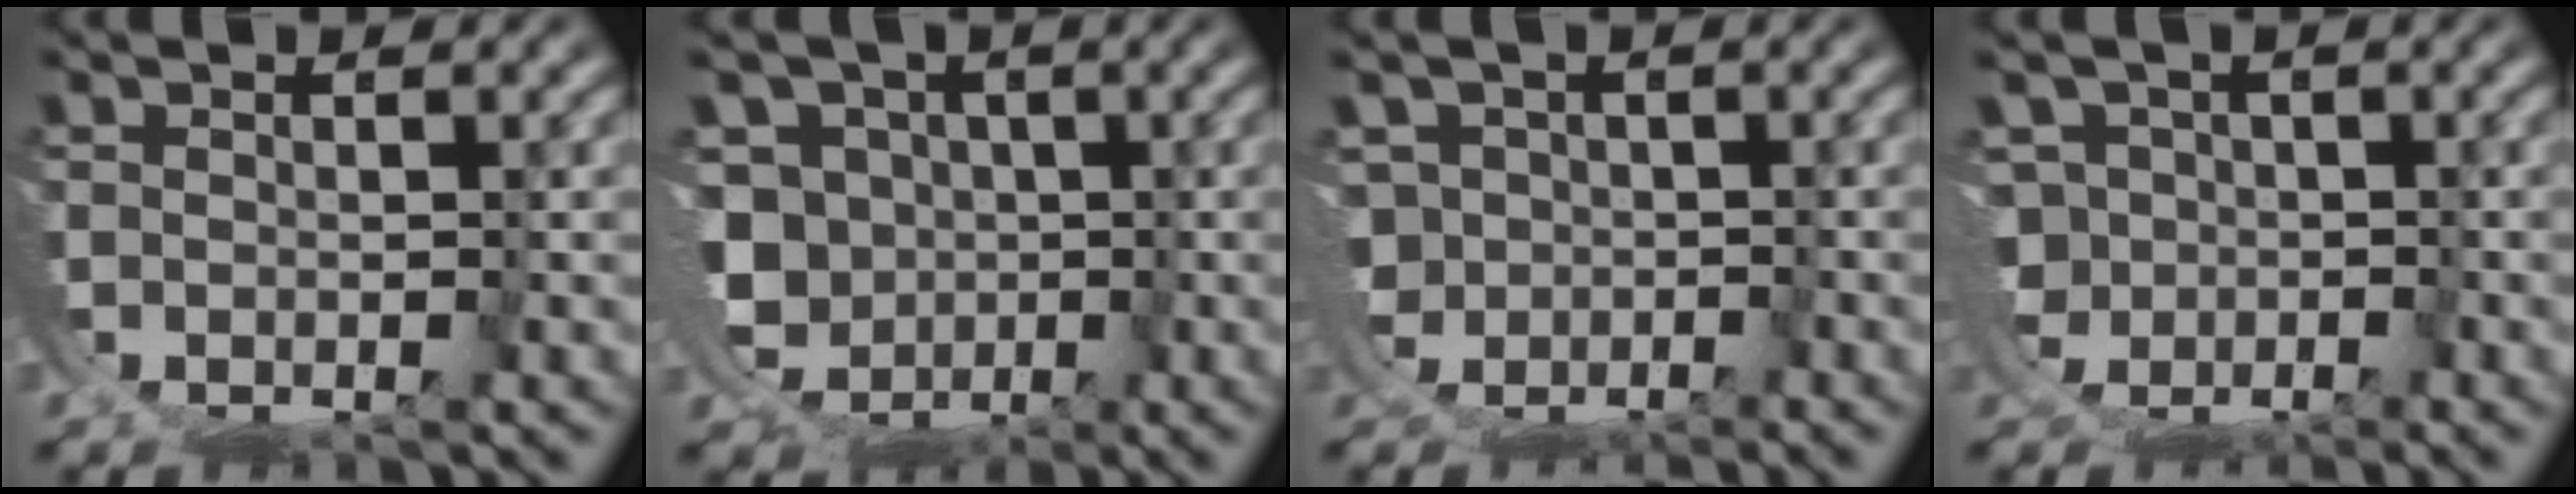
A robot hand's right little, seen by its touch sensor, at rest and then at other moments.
{"total": 8.6, "force": [0.4, 8.4, 1.8], "torque": [-0.062, -0.040, 0.012]}
{"total": 2.5, "force": [-1.0, 2.2, -0.6], "torque": [-0.016, -0.031, -0.006]}
{"total": 3.2, "force": [-0.8, 3.1, -0.4], "torque": [-0.020, -0.034, -0.002]}